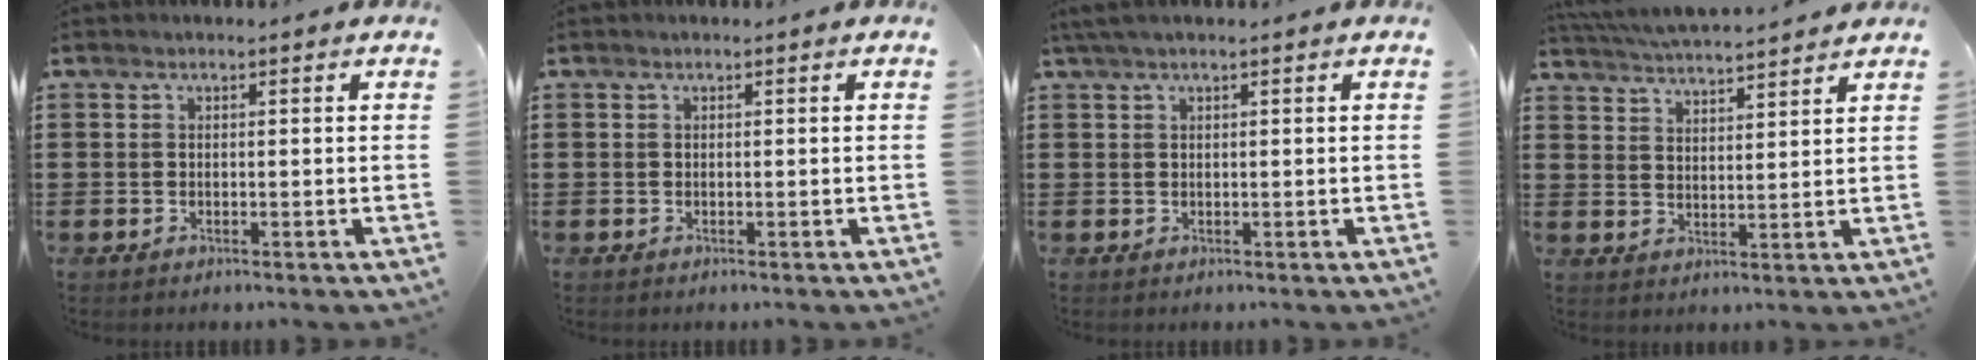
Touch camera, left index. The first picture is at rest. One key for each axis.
{"total": 0.0}
{"total": 1.1, "fx": 0.4, "fy": 0.0, "fz": 1.1, "tx": -0.020, "ty": 0.000, "tz": 0.008}
{"total": 4.7, "fx": 4.6, "fy": -0.2, "fz": 0.9, "tx": -0.035, "ty": -0.024, "tz": 0.081}